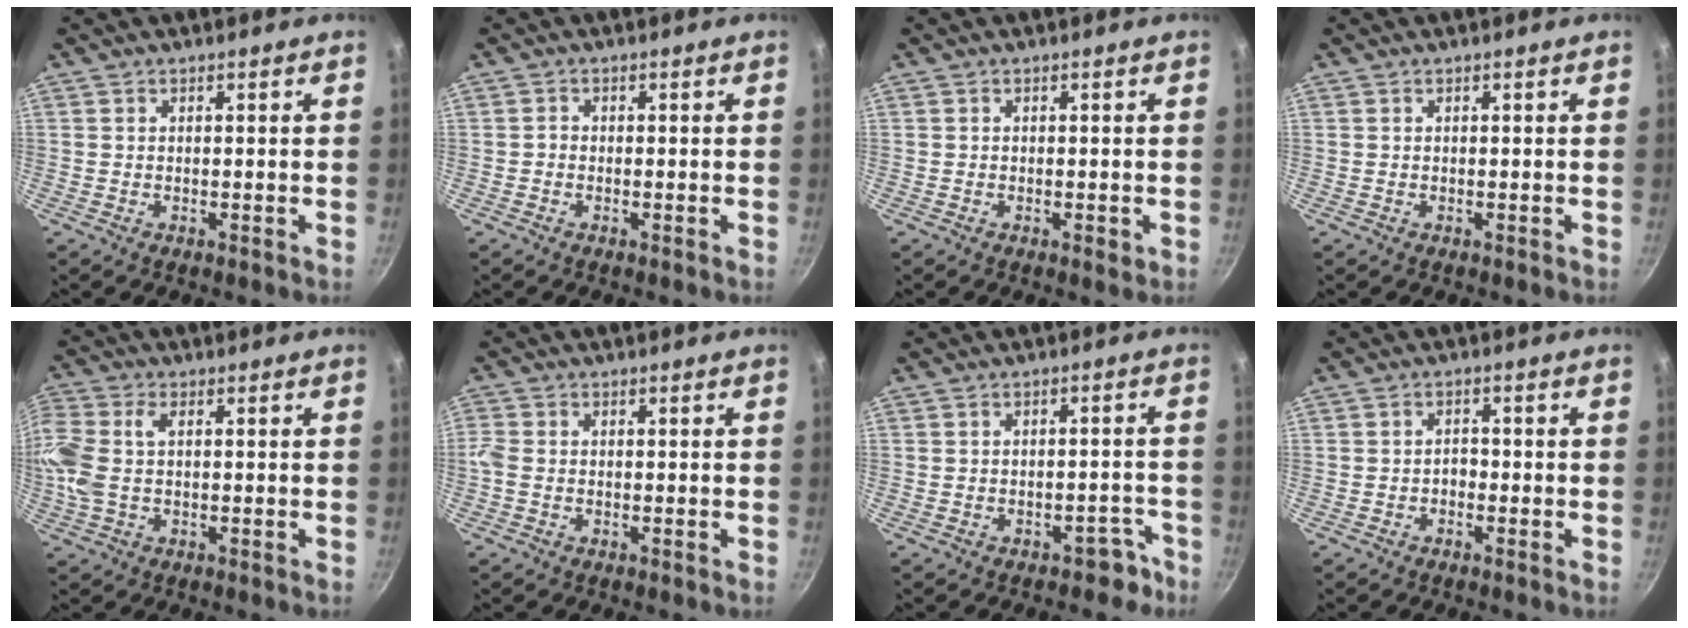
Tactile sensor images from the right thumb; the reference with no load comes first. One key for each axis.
{"total": 0.8, "fx": -0.3, "fy": 0.6, "fz": 0.4, "tx": -0.004, "ty": 0.002, "tz": -0.011}
{"total": 1.1, "fx": -0.4, "fy": 0.5, "fz": 0.9, "tx": -0.007, "ty": -0.002, "tz": -0.006}
{"total": 0.0}
{"total": 10.5, "fx": 0.6, "fy": 6.4, "fz": 8.3, "tx": -0.236, "ty": 0.022, "tz": 0.014}
{"total": 2.4, "fx": -0.4, "fy": 1.6, "fz": 1.8, "tx": -0.053, "ty": 0.001, "tz": -0.014}
{"total": 3.9, "fx": -2.9, "fy": 2.3, "fz": 1.4, "tx": 0.000, "ty": 0.041, "tz": -0.032}
{"total": 1.7, "fx": -0.8, "fy": 1.2, "fz": 0.9, "tx": -0.003, "ty": 0.008, "tz": -0.020}